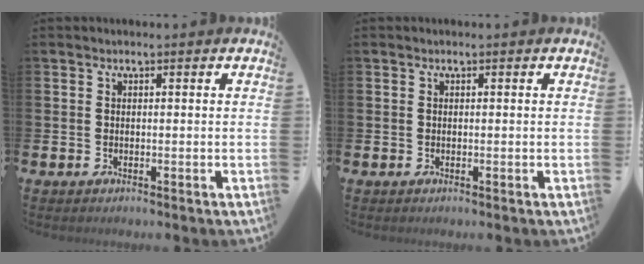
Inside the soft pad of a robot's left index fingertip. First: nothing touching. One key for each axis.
{"total": 0.0}